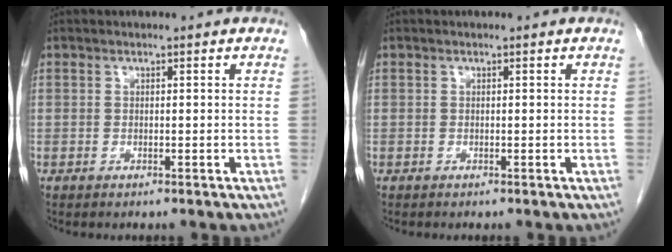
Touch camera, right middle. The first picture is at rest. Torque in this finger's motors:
{"motor_torque": [0.19, -0.05, 0.03, 0.00]}